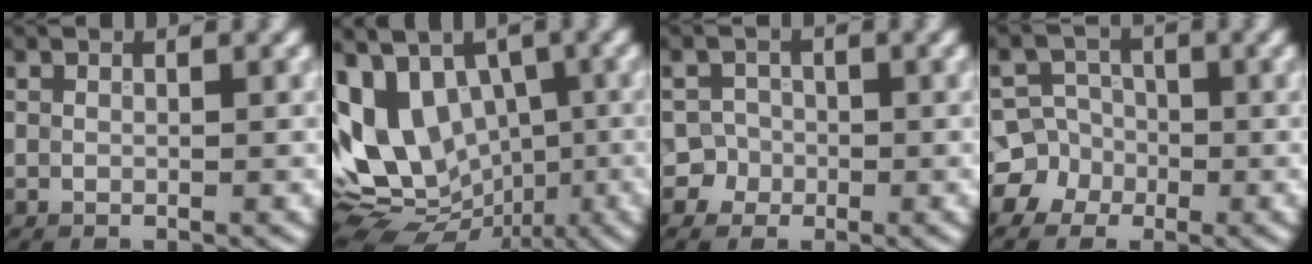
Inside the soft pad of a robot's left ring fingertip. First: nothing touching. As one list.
[{"total": 11.5, "force": [0.5, 8.6, 7.6], "torque": [-0.135, -0.002, 0.013]}, {"total": 2.9, "force": [-1.2, 2.6, 0.1], "torque": [0.033, 0.005, -0.027]}, {"total": 5.5, "force": [-2.2, 5.0, 0.5], "torque": [0.012, 0.007, -0.059]}]